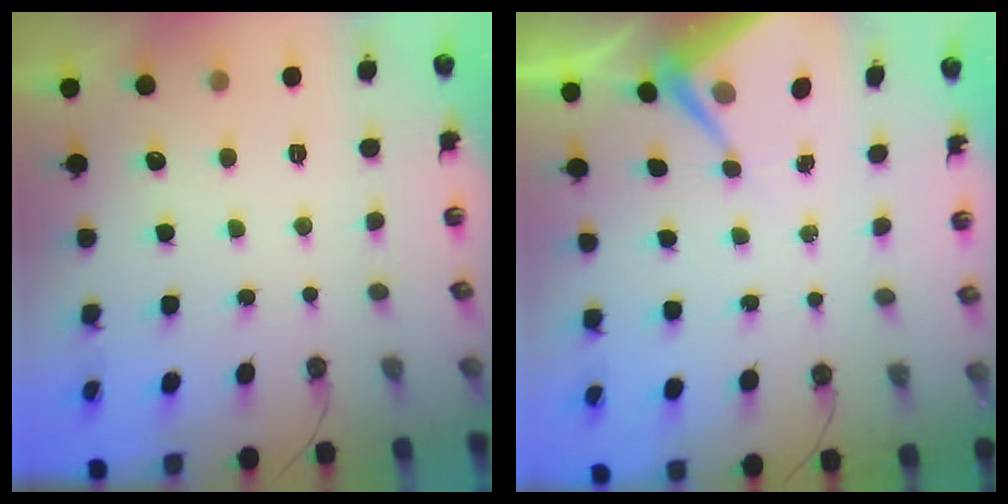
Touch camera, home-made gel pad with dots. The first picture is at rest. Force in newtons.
{"total": 5.1, "press": 5.1, "slide": 0.6}